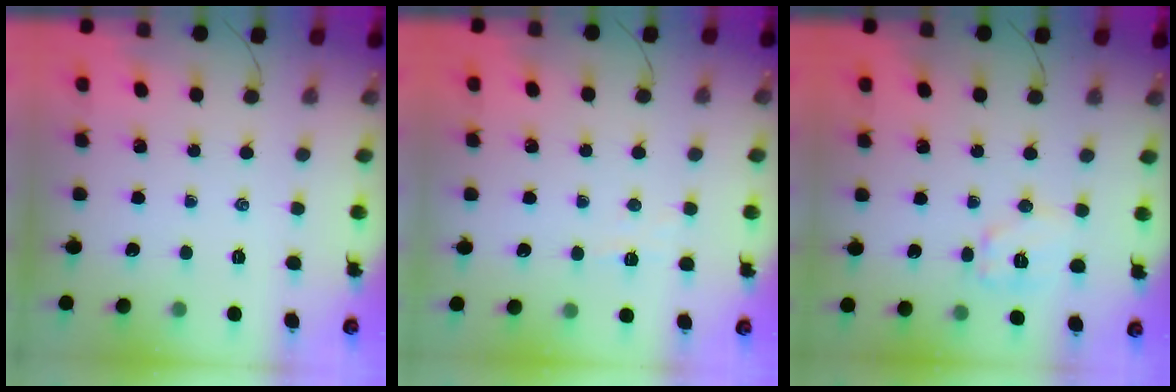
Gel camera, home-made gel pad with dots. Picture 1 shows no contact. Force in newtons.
{"total": 2.9, "press": 2.7, "slide": 0.8}
{"total": 7.8, "press": 7.7, "slide": 0.9}